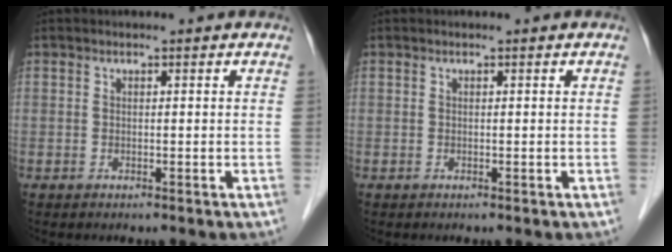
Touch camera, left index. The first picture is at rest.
{"total": 0.0}